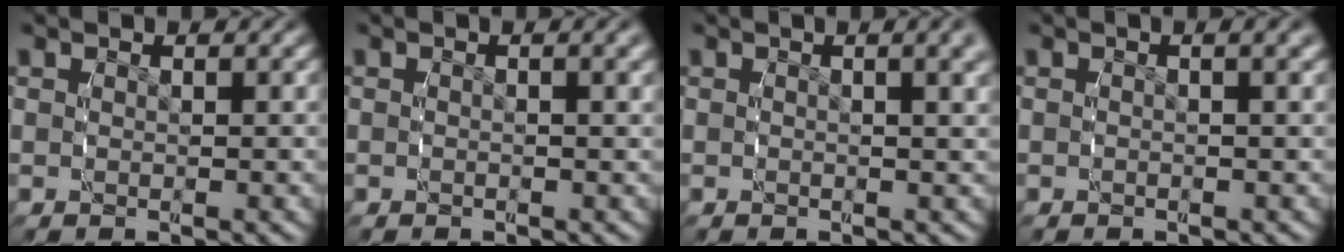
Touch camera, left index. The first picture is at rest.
{"total": 0.5, "force": [-0.3, -0.3, 0.3], "torque": [-0.004, 0.000, -0.006]}
{"total": 2.1, "force": [1.0, 0.1, 1.8], "torque": [-0.018, 0.007, 0.010]}
{"total": 0.7, "force": [-0.2, -0.3, 0.6], "torque": [-0.006, 0.001, -0.005]}